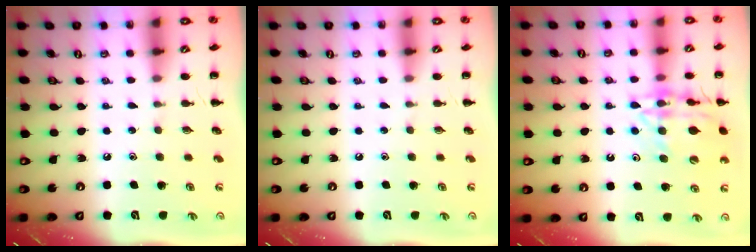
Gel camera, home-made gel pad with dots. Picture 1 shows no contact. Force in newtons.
{"total": 0.0}
{"total": 16.3, "press": 16.3, "slide": 1.1}